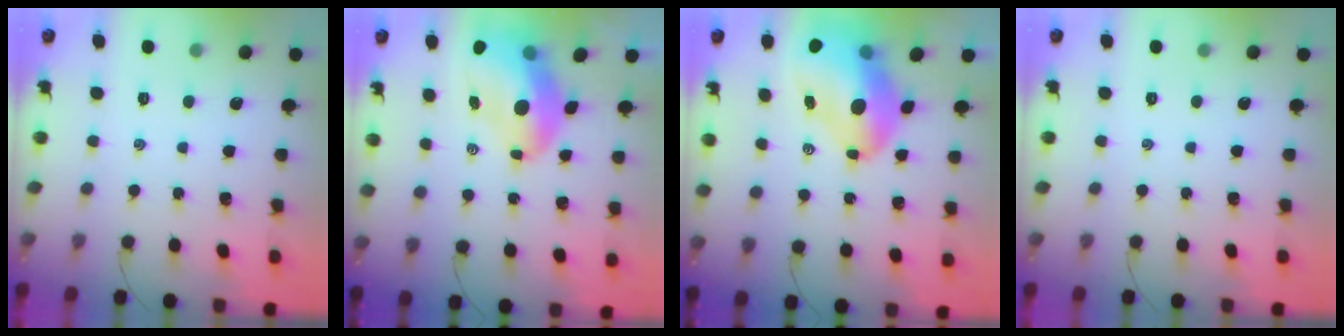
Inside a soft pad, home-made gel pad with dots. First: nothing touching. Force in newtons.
{"total": 11.4, "press": 11.0, "slide": 3.1}
{"total": 15.3, "press": 14.6, "slide": 4.5}
{"total": 0.0}